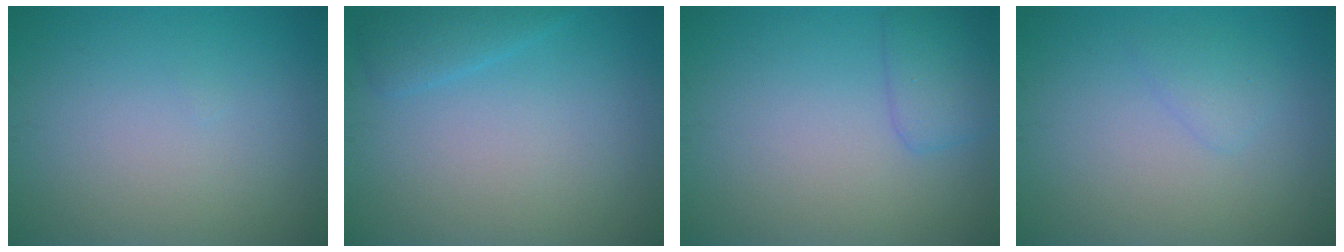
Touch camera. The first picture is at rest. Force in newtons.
{"total": 1.7, "press": 1.7, "slide": 0.2}
{"total": 2.2, "press": 2.2, "slide": 0.2}
{"total": 1.2, "press": 1.2, "slide": 0.0}